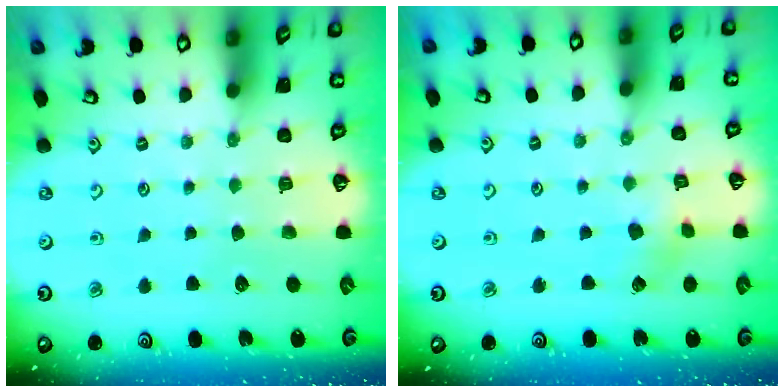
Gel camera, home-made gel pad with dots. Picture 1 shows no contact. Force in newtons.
{"total": 3.0, "press": 3.0, "slide": 0.4}